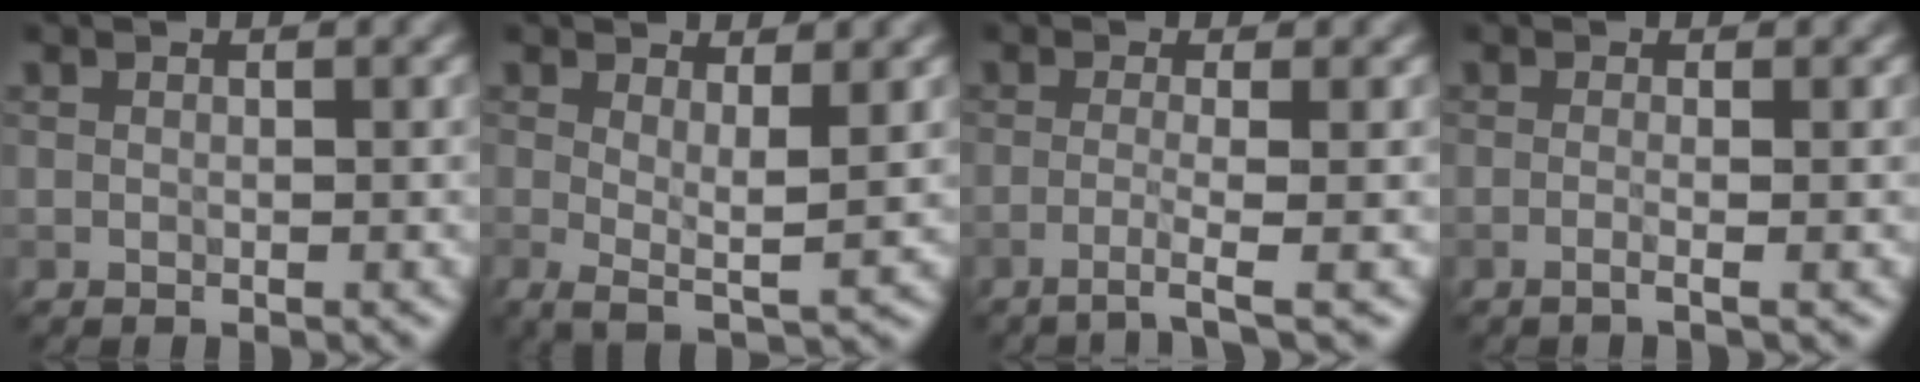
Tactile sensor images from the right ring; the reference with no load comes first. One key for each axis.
{"total": 3.2, "fx": 0.7, "fy": 0.9, "fz": 3.0, "tx": -0.050, "ty": -0.011, "tz": 0.012}
{"total": 2.8, "fx": -1.1, "fy": 0.5, "fz": 2.5, "tx": -0.033, "ty": -0.001, "tz": -0.035}
{"total": 2.1, "fx": -0.2, "fy": 0.9, "fz": 1.9, "tx": -0.013, "ty": -0.007, "tz": -0.027}